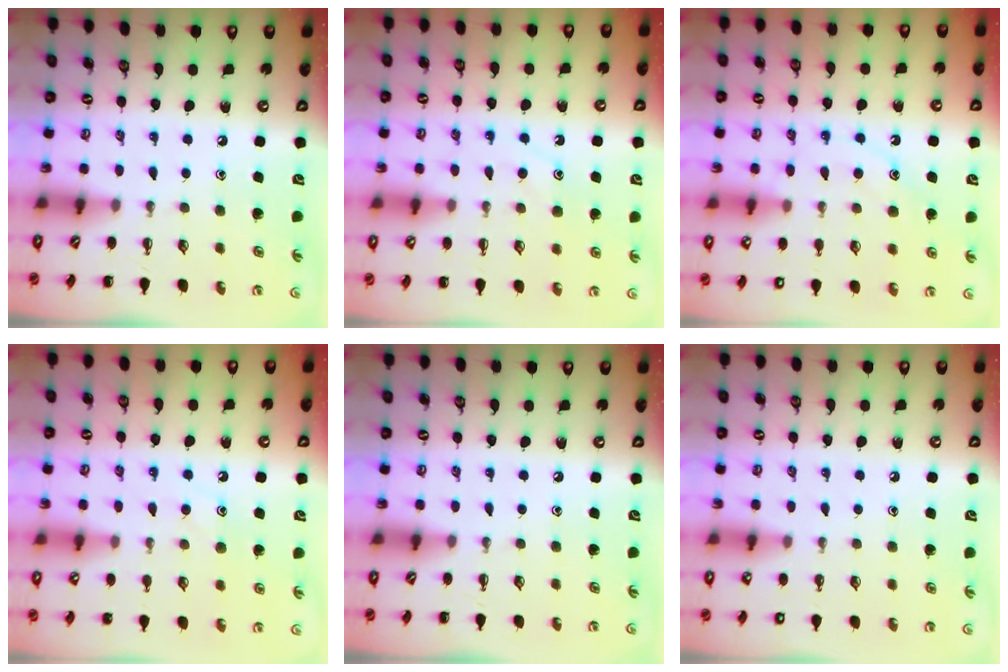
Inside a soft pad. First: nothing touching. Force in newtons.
{"total": 11.3, "press": 11.2, "slide": 1.0}
{"total": 13.0, "press": 13.0, "slide": 0.9}
{"total": 8.9, "press": 8.9, "slide": 1.1}
{"total": 0.0}
{"total": 1.4, "press": 1.4, "slide": 0.1}